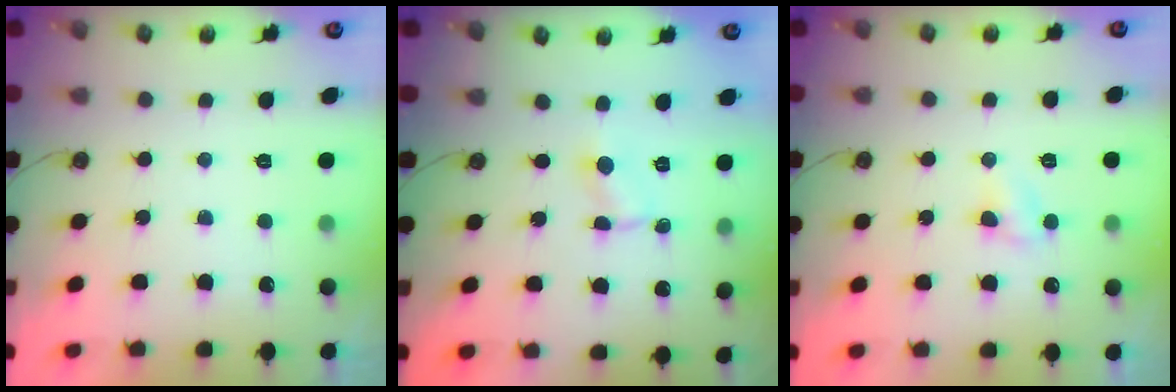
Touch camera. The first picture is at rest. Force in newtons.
{"total": 0.7, "press": 0.7, "slide": 0.1}
{"total": 3.3, "press": 3.2, "slide": 0.5}